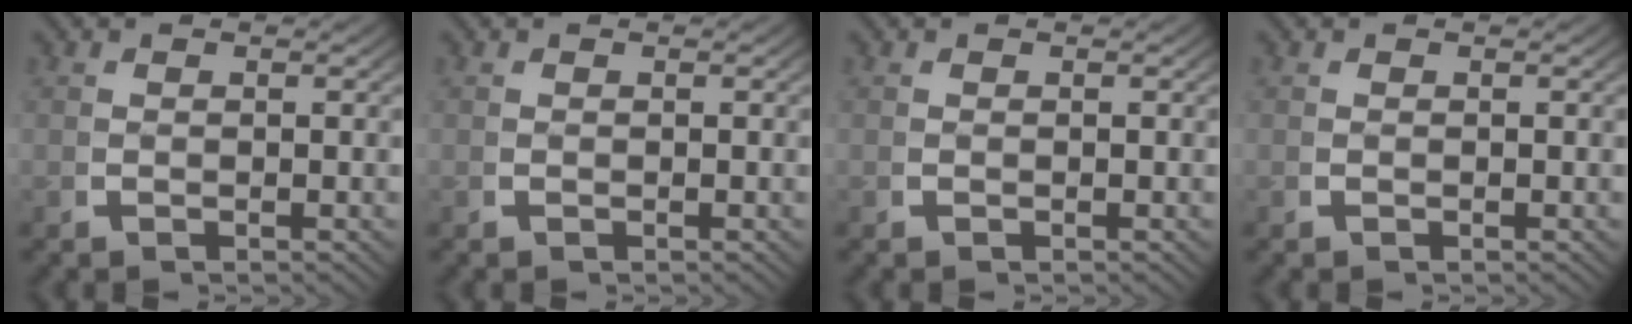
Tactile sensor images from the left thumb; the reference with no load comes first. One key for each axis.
{"total": 0.0}
{"total": 0.0}
{"total": 0.7, "fx": 0.3, "fy": -0.6, "fz": -0.2, "tx": 0.008, "ty": 0.000, "tz": 0.005}